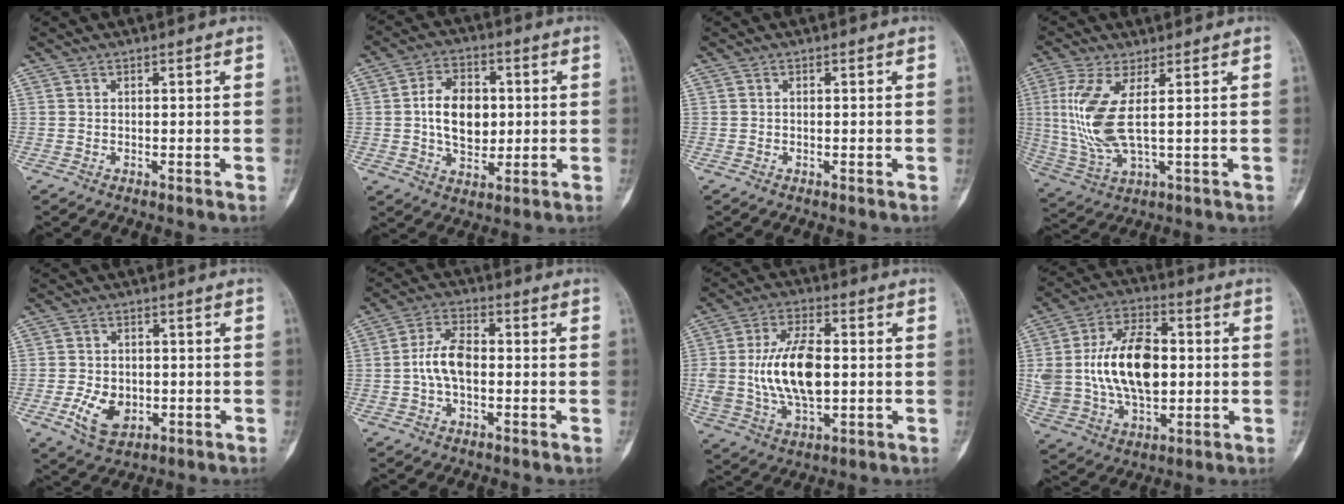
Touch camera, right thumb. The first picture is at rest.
{"total": 10.9, "force": [0.5, 7.3, 8.1], "torque": [-0.113, 0.004, 0.008]}
{"total": 0.0}
{"total": 11.3, "force": [1.9, 3.3, 10.6], "torque": [-0.269, -0.013, 0.046]}
{"total": 7.0, "force": [-1.9, 4.9, 4.7], "torque": [-0.071, -0.001, -0.025]}
{"total": 7.2, "force": [-0.7, 3.9, 6.0], "torque": [-0.119, 0.022, -0.021]}
{"total": 15.0, "force": [0.2, 7.8, 12.8], "torque": [-0.239, 0.005, 0.007]}
{"total": 19.6, "force": [0.9, 11.8, 15.7], "torque": [-0.281, 0.012, 0.022]}